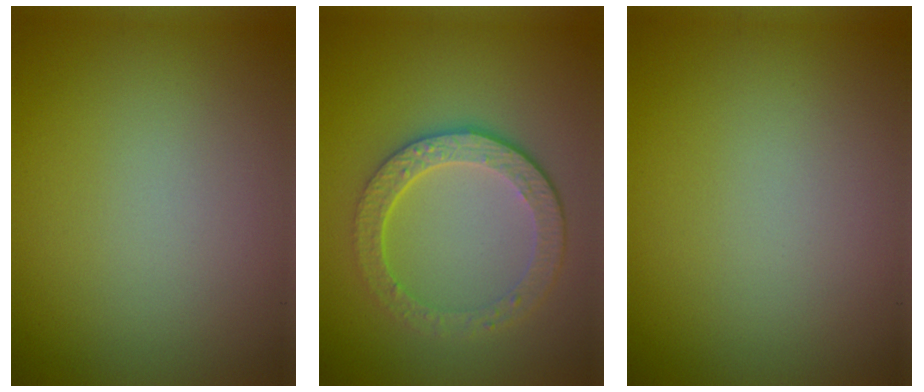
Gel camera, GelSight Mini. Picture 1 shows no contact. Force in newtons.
{"total": 4.8, "press": 3.4, "slide": 3.4}
{"total": 0.0}